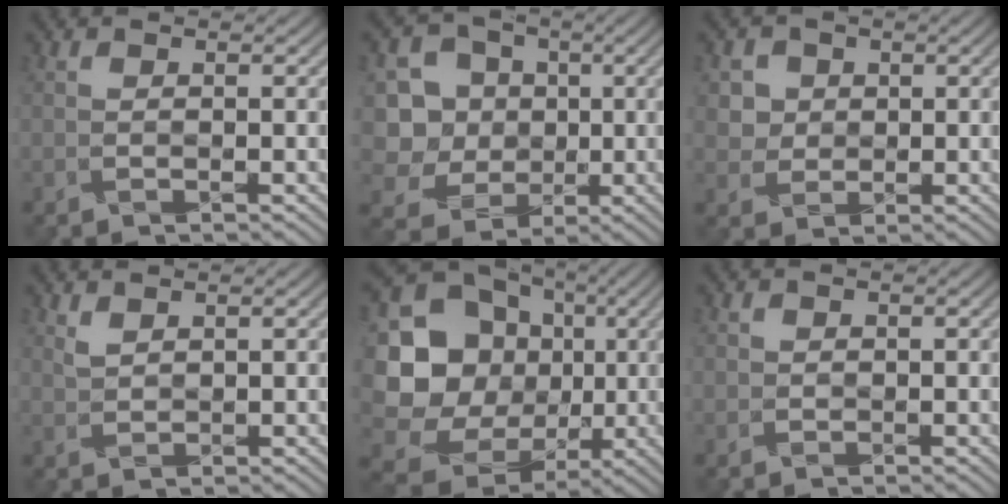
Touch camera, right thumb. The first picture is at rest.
{"total": 8.7, "force": [0.6, 8.4, 2.2], "torque": [-0.092, 0.002, -0.008]}
{"total": 2.8, "force": [1.2, 2.4, -0.4], "torque": [0.001, -0.014, 0.031]}
{"total": 1.2, "force": [1.2, 0.1, -0.2], "torque": [-0.002, -0.003, 0.031]}
{"total": 19.3, "force": [0.9, 17.8, 7.4], "torque": [-0.198, 0.000, 0.011]}
{"total": 1.1, "force": [0.2, 1.0, 0.3], "torque": [-0.003, -0.003, 0.005]}